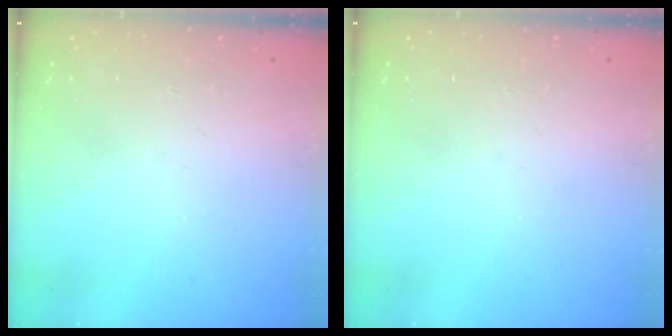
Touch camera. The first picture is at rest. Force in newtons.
{"total": 0.0}